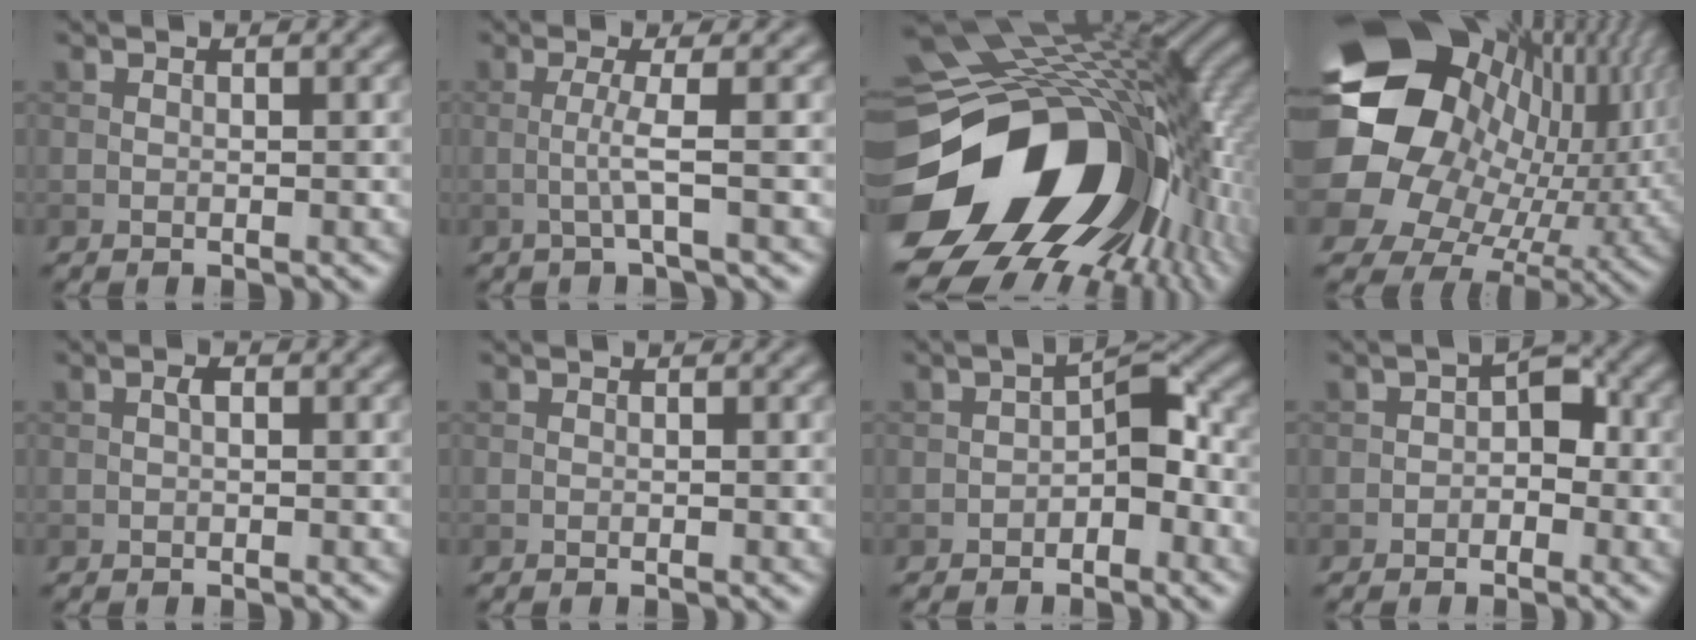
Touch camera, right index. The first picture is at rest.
{"total": 2.5, "force": [-0.4, 0.1, 2.4], "torque": [-0.049, 0.000, -0.013]}
{"total": 19.6, "force": [-4.5, 13.4, 13.6], "torque": [-0.268, -0.052, -0.053]}
{"total": 22.7, "force": [4.3, 18.7, 12.2], "torque": [-0.245, 0.008, 0.059]}
{"total": 0.8, "force": [0.0, 0.3, 0.8], "torque": [-0.015, 0.002, -0.001]}
{"total": 0.0}
{"total": 3.4, "force": [-1.3, 1.9, 2.5], "torque": [-0.025, 0.015, -0.026]}
{"total": 2.7, "force": [-0.7, 1.8, 1.8], "torque": [-0.016, 0.007, -0.019]}